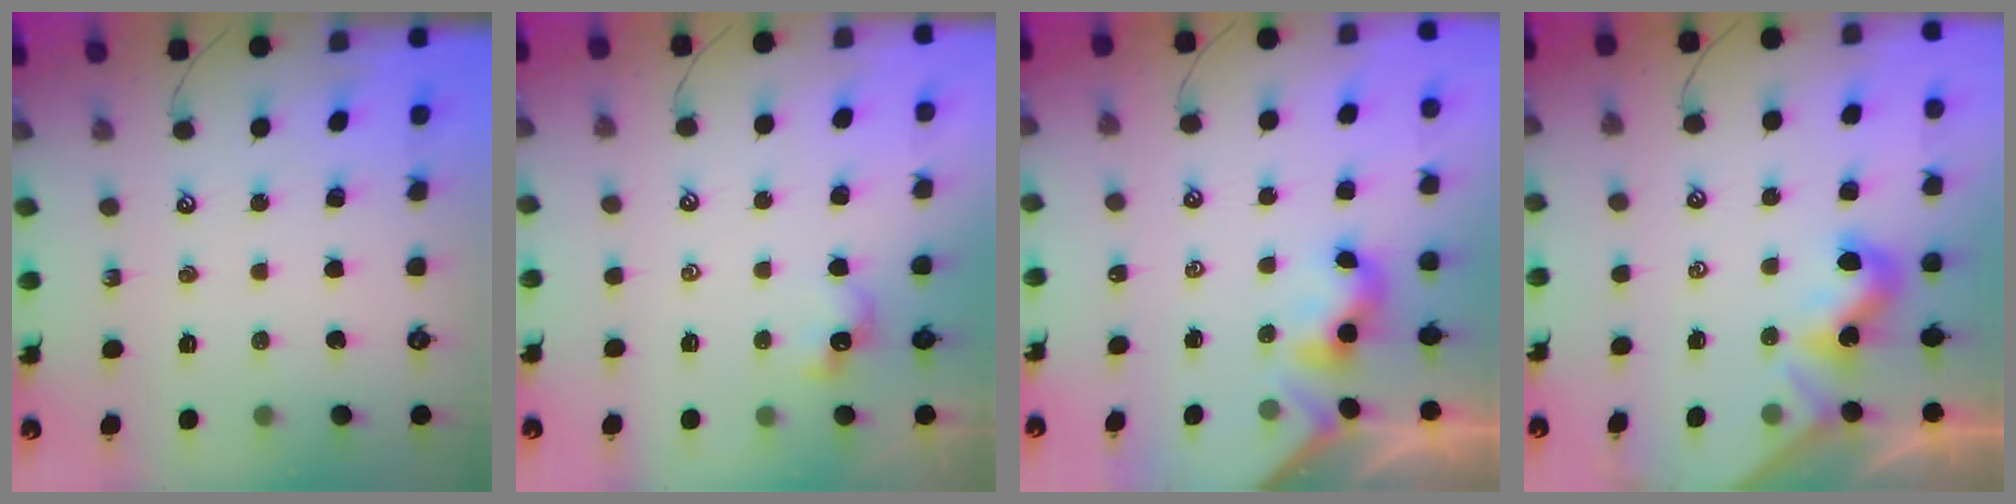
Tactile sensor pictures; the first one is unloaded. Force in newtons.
{"total": 2.1, "press": 2.1, "slide": 0.3}
{"total": 2.5, "press": 2.5, "slide": 0.1}
{"total": 1.8, "press": 1.8, "slide": 0.5}